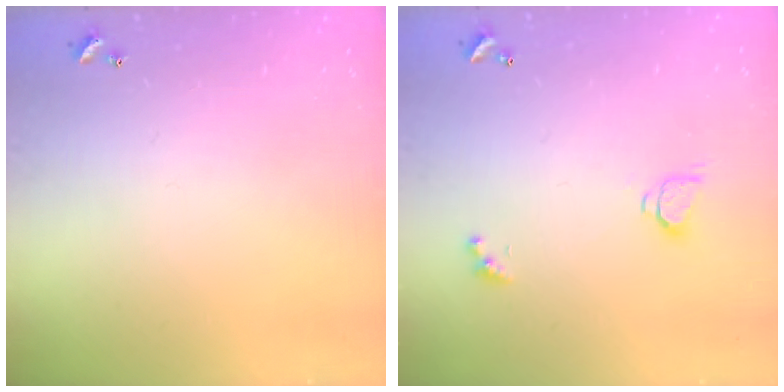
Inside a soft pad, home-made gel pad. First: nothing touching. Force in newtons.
{"total": 1.9, "press": 1.8, "slide": 0.3}